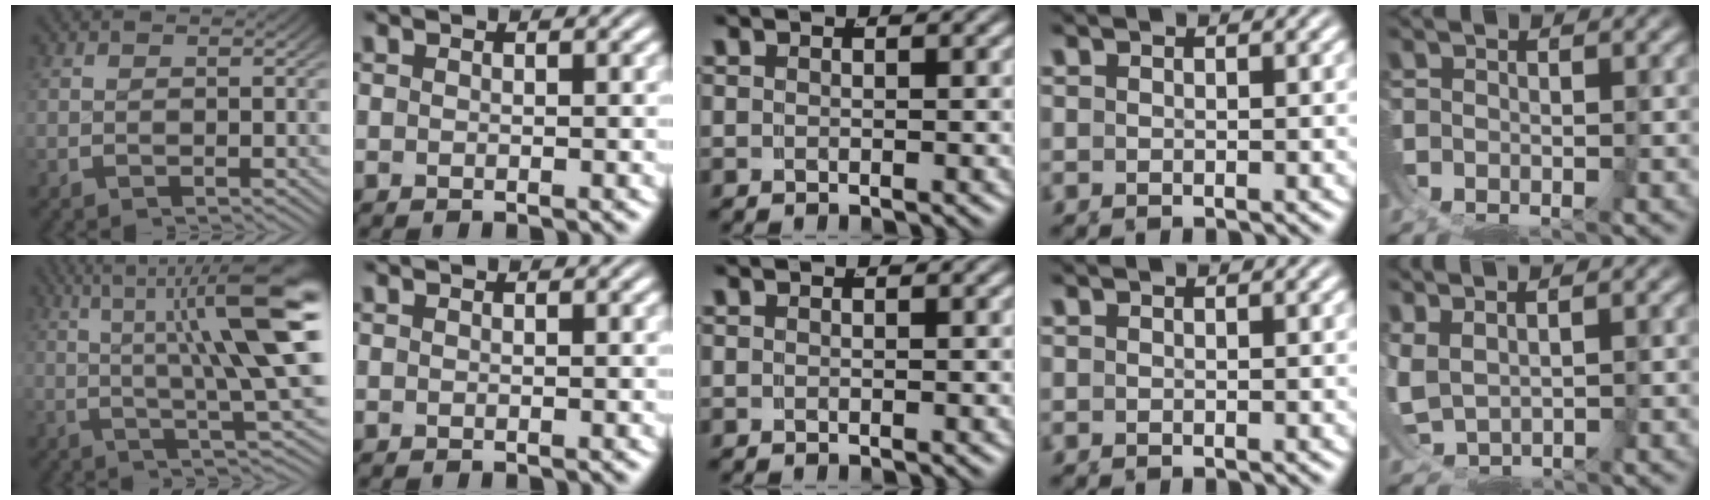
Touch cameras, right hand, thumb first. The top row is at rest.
{"thumb": {"total": 10.6, "force": [1.3, 3.8, 9.8], "torque": [-0.135, -0.009, 0.017]}, "little": {"total": 3.2, "force": [0.4, 2.8, 1.6], "torque": [-0.068, -0.013, 0.020]}}